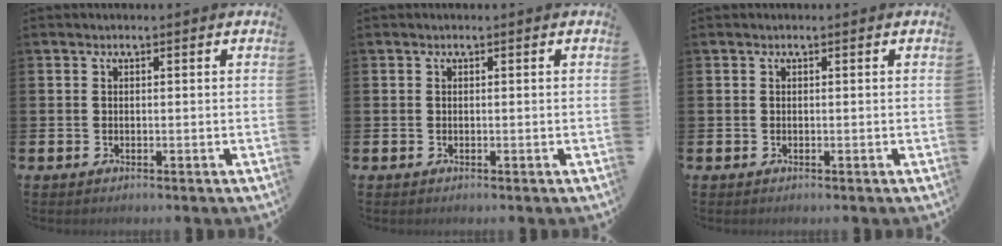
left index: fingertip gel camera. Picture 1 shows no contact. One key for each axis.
{"total": 0.0}
{"total": 0.0}